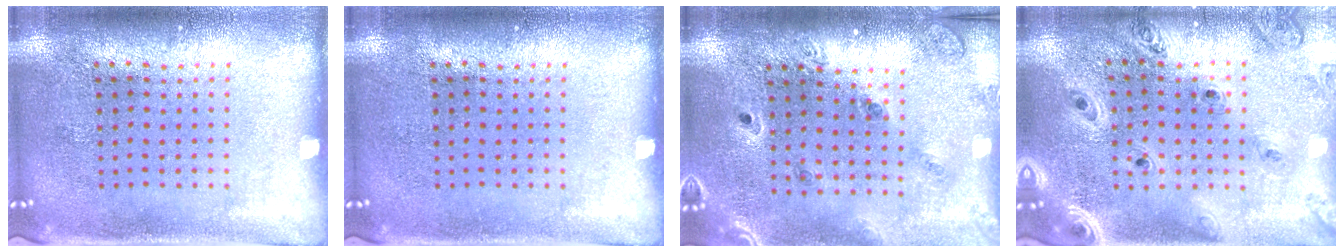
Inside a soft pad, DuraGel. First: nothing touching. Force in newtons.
{"total": 0.0}
{"total": 1.4, "press": 1.4, "slide": 0.3}
{"total": 1.4, "press": 1.3, "slide": 0.2}